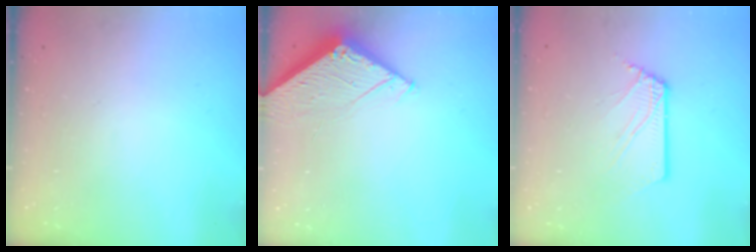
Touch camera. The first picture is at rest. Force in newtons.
{"total": 5.0, "press": 4.9, "slide": 0.5}
{"total": 2.5, "press": 2.5, "slide": 0.3}